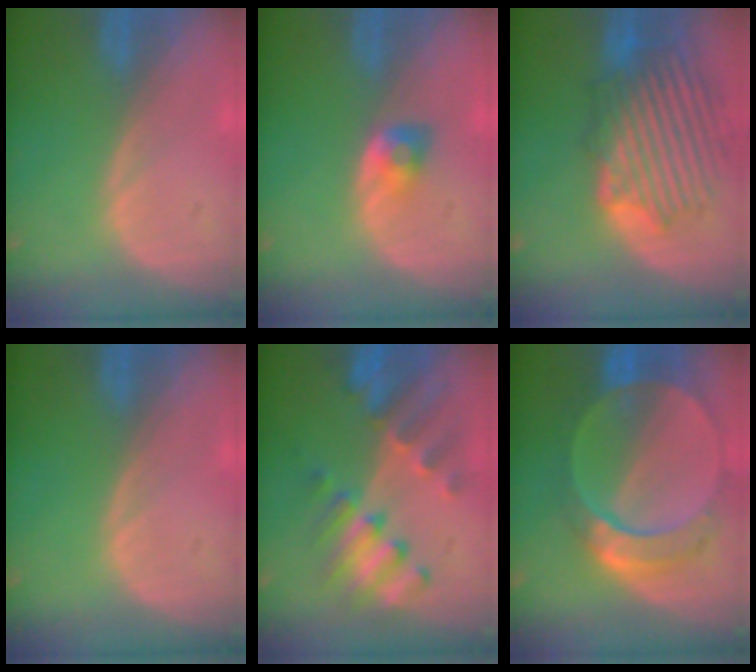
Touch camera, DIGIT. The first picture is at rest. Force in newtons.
{"total": 2.8, "press": 2.5, "slide": 1.3}
{"total": 9.9, "press": 9.8, "slide": 1.6}
{"total": 0.0}
{"total": 8.4, "press": 8.2, "slide": 2.1}
{"total": 9.6, "press": 8.4, "slide": 4.7}